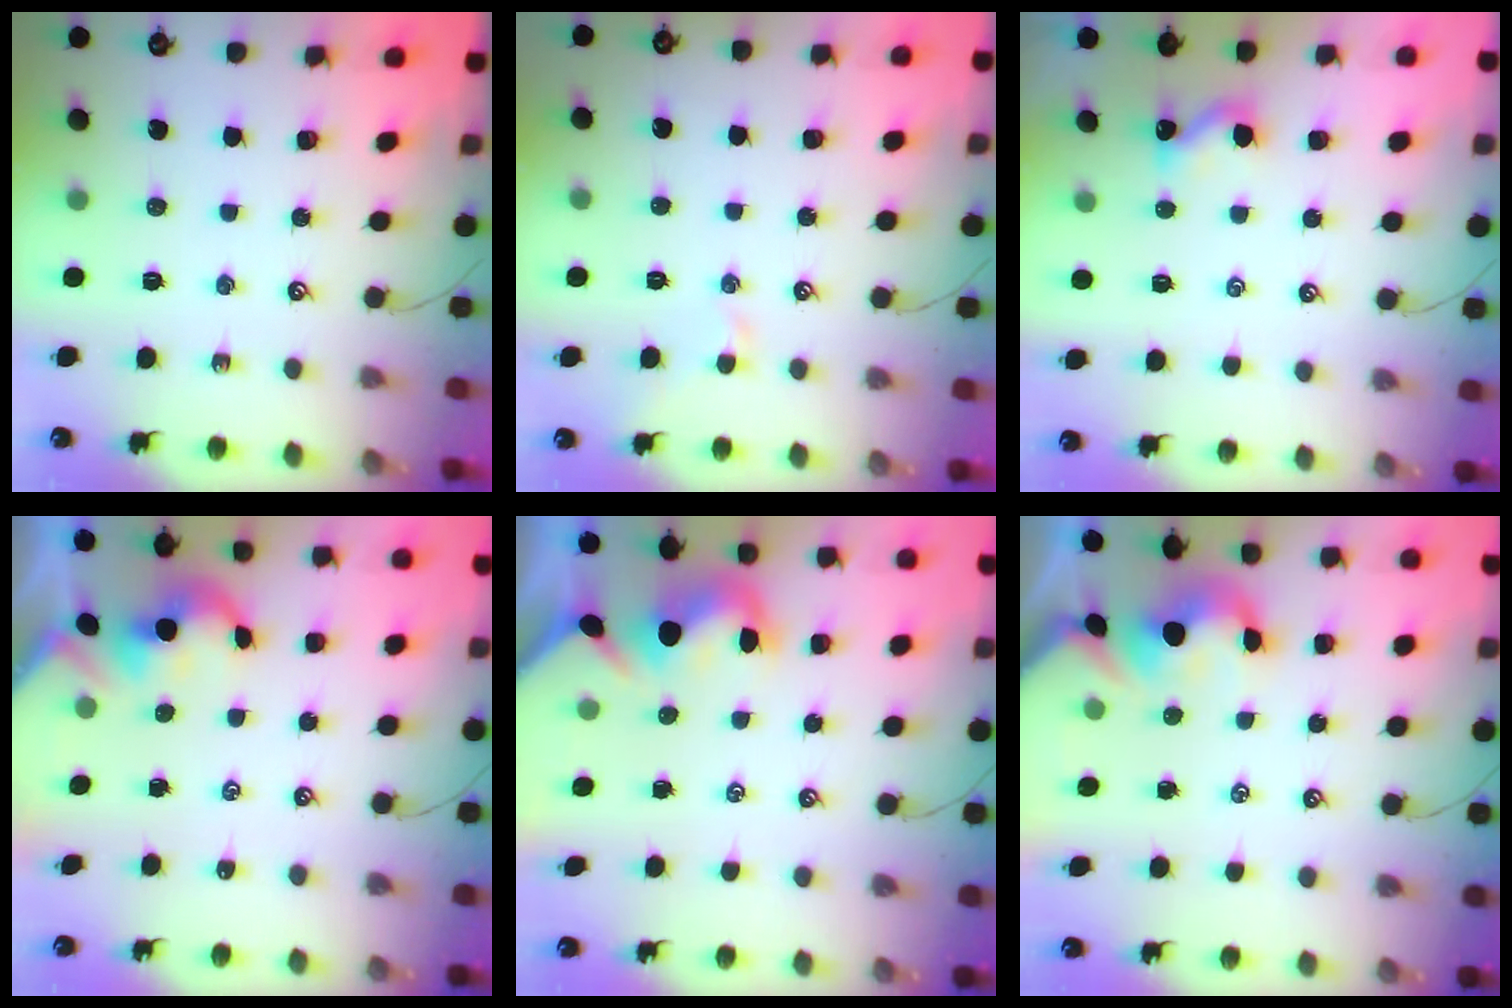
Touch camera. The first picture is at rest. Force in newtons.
{"total": 0.5, "press": 0.4, "slide": 0.4}
{"total": 2.5, "press": 2.5, "slide": 0.3}
{"total": 2.0, "press": 1.9, "slide": 0.4}
{"total": 1.5, "press": 1.2, "slide": 0.9}
{"total": 1.0, "press": 0.7, "slide": 0.7}